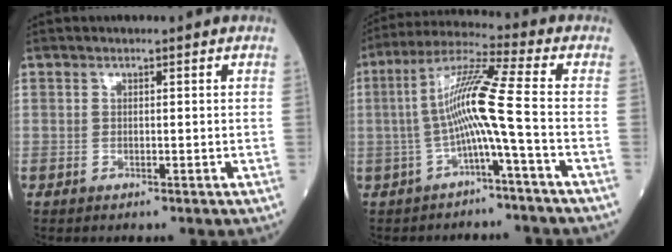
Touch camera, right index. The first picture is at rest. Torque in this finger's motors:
{"motor_torque": [1.43, -0.21, 0.73, 0.21]}